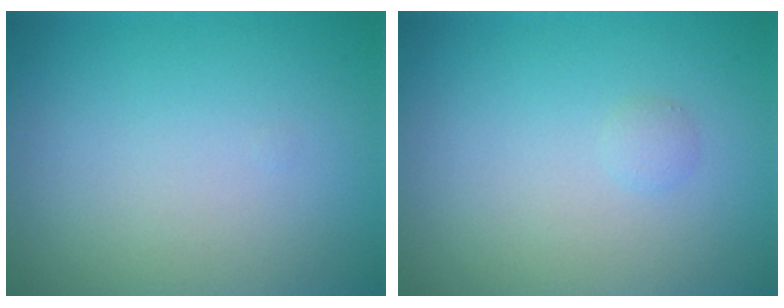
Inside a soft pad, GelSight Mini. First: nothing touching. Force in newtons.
{"total": 0.6, "press": 0.6, "slide": 0.0}